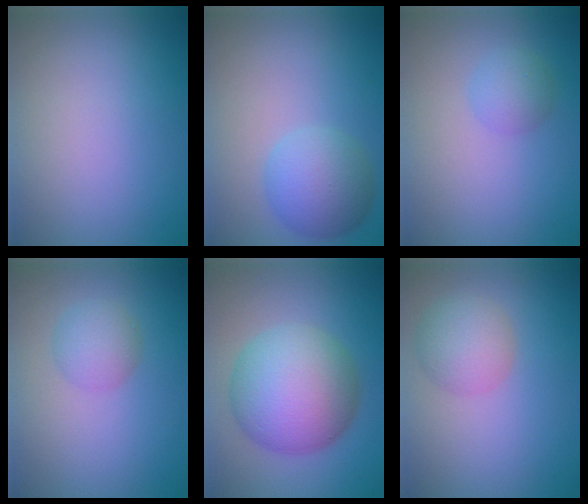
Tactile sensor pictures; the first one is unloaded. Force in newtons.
{"total": 5.0, "press": 5.0, "slide": 0.3}
{"total": 1.8, "press": 1.8, "slide": 0.1}
{"total": 2.3, "press": 2.3, "slide": 0.0}
{"total": 9.8, "press": 9.8, "slide": 0.3}
{"total": 3.4, "press": 3.4, "slide": 0.1}